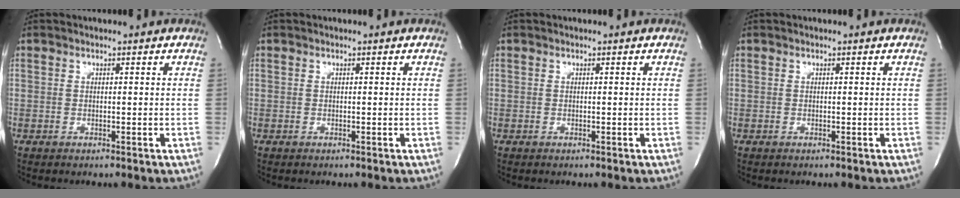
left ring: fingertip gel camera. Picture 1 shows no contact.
{"total": 0.0}
{"total": 0.0}
{"total": 0.0}